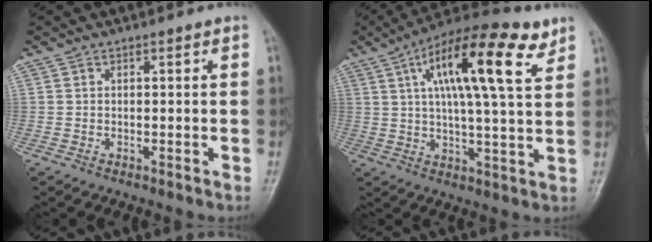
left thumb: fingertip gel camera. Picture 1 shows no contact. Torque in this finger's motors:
{"motor_torque": [0.55, 0.69, 1.83, -0.94, 0.33]}